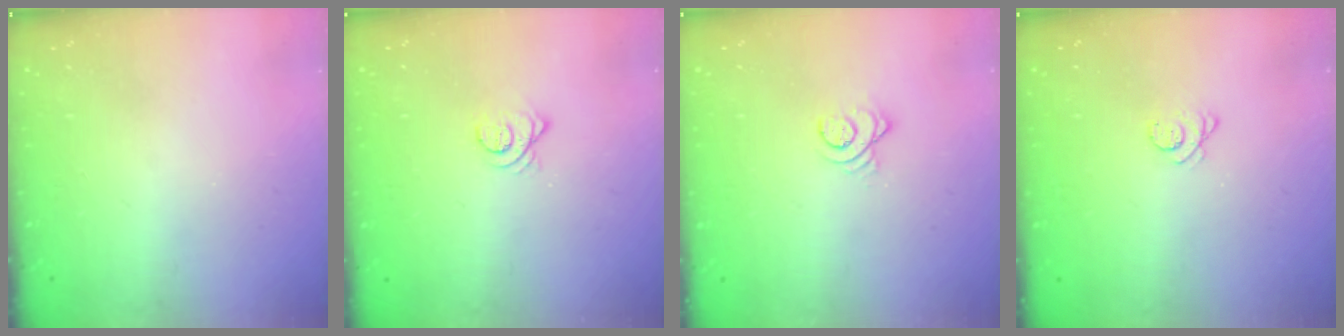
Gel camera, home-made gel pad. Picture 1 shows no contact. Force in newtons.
{"total": 3.3, "press": 3.3, "slide": 0.4}
{"total": 3.0, "press": 2.9, "slide": 0.4}
{"total": 2.8, "press": 2.7, "slide": 0.3}